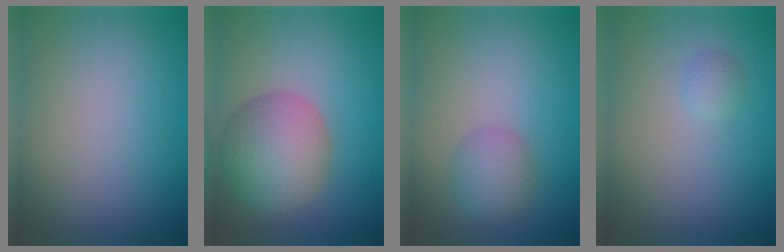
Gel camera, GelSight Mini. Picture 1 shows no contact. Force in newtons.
{"total": 7.0, "press": 7.0, "slide": 0.3}
{"total": 2.8, "press": 2.8, "slide": 0.1}
{"total": 0.9, "press": 0.9, "slide": 0.1}